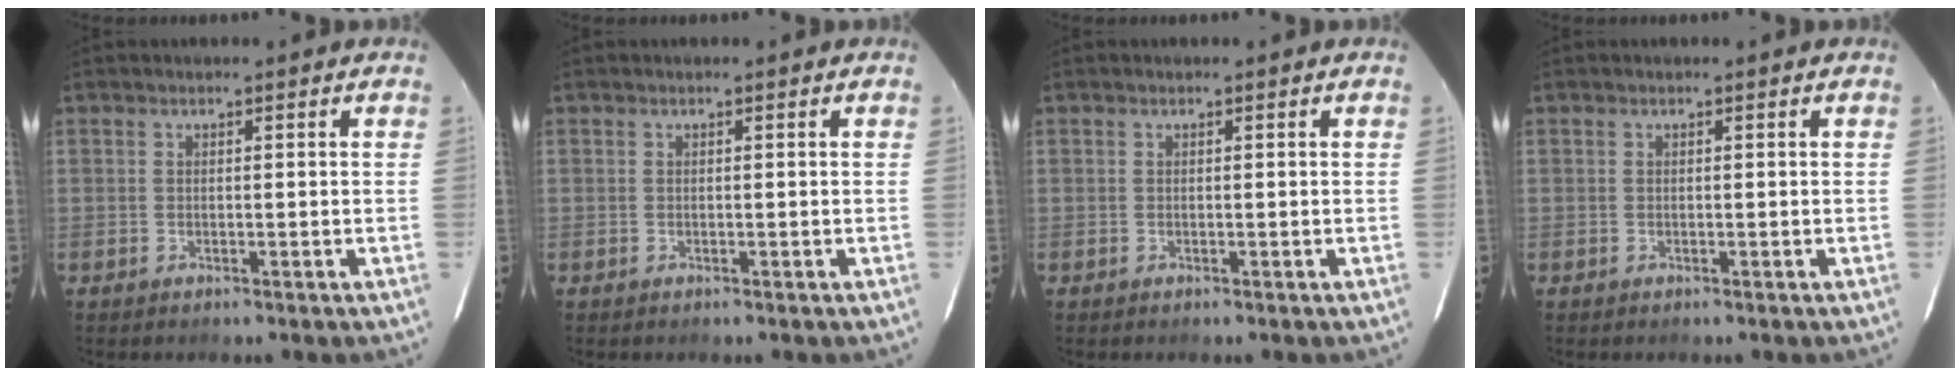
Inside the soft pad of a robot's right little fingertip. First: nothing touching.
{"total": 0.0}
{"total": 0.0}
{"total": 0.0}